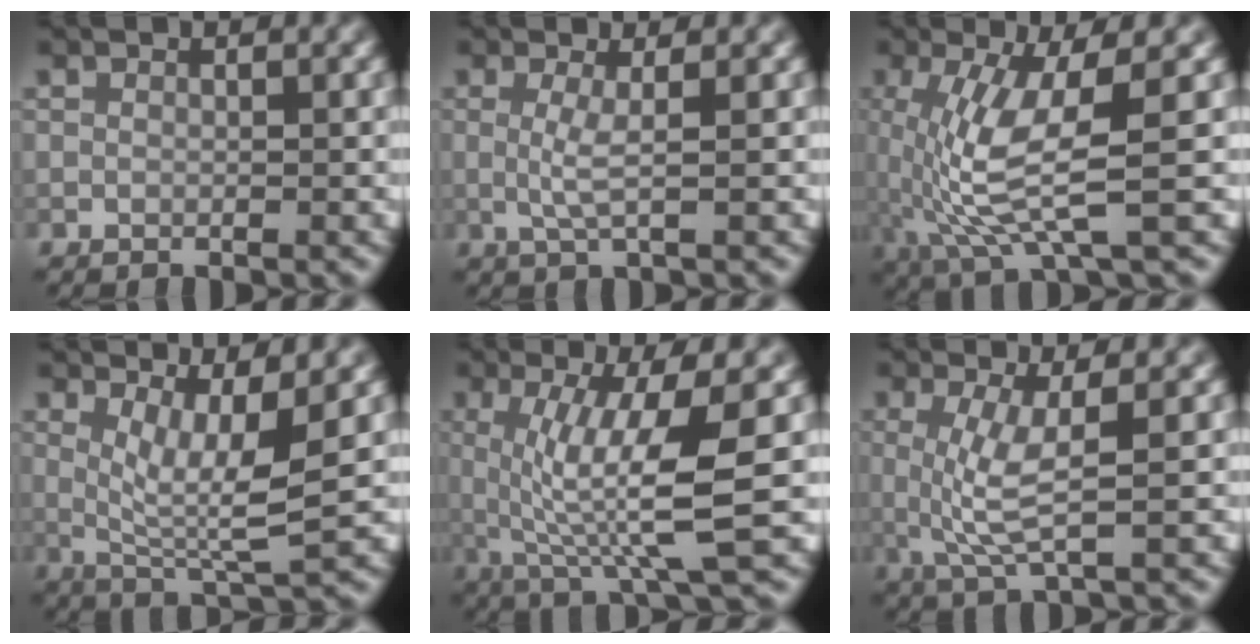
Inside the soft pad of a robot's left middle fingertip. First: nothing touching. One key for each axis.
{"total": 2.2, "fx": 0.1, "fy": 0.4, "fz": 2.1, "tx": -0.047, "ty": -0.002, "tz": 0.001}
{"total": 7.6, "fx": -0.3, "fy": 1.9, "fz": 7.4, "tx": -0.172, "ty": -0.005, "tz": -0.001}
{"total": 5.8, "fx": 1.1, "fy": 1.2, "fz": 5.6, "tx": -0.101, "ty": -0.013, "tz": 0.026}
{"total": 8.4, "fx": 0.3, "fy": 1.6, "fz": 8.2, "tx": -0.136, "ty": -0.006, "tz": 0.013}
{"total": 4.2, "fx": 0.3, "fy": 0.9, "fz": 4.1, "tx": -0.092, "ty": -0.001, "tz": 0.008}